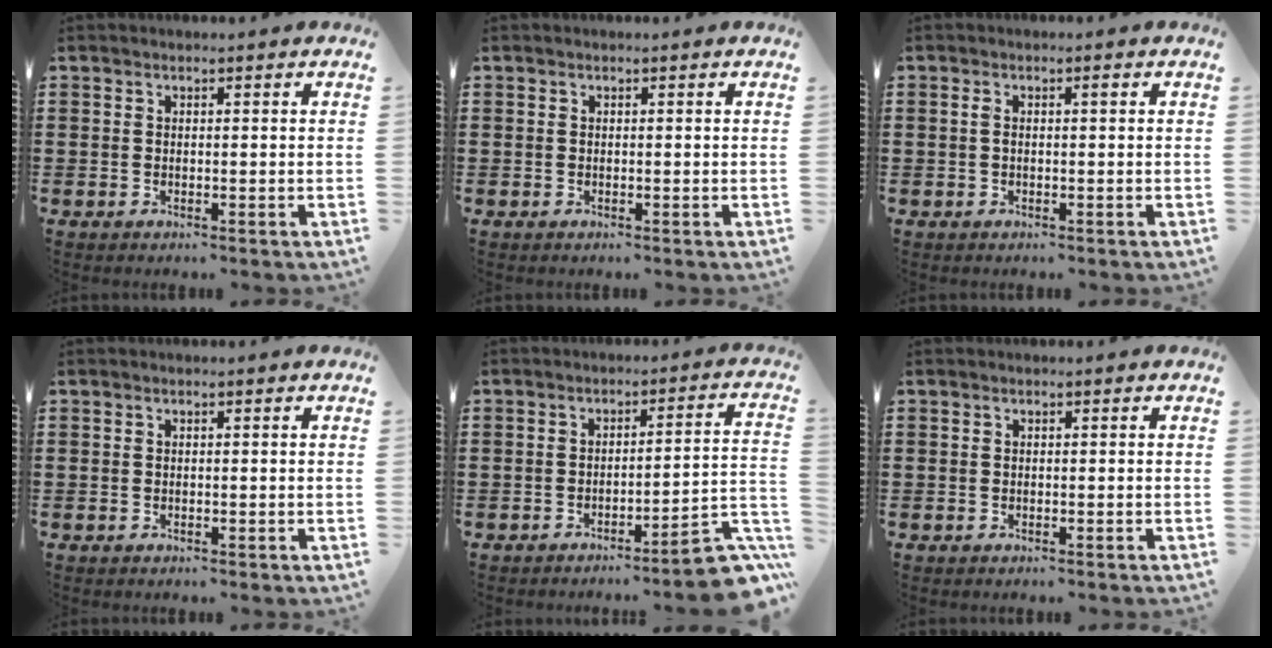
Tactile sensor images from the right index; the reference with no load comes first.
{"total": 0.0}
{"total": 1.2, "force": [0.1, 0.2, 1.1], "torque": [-0.022, 0.002, 0.000]}
{"total": 0.0}
{"total": 7.0, "force": [-5.2, 0.9, 4.6], "torque": [-0.068, 0.002, -0.095]}
{"total": 0.0}